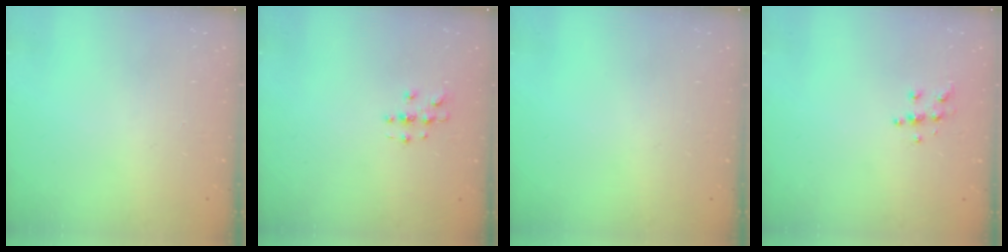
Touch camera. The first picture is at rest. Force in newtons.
{"total": 2.8, "press": 2.8, "slide": 0.2}
{"total": 0.0}
{"total": 5.4, "press": 5.4, "slide": 0.3}